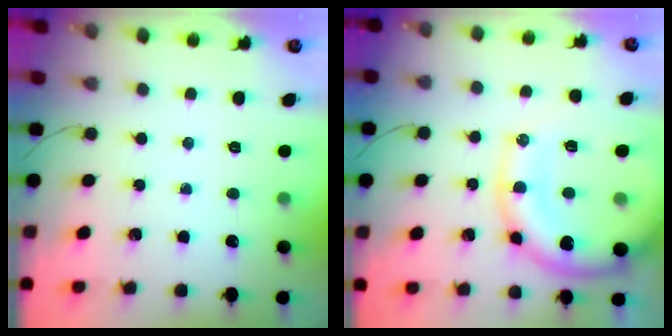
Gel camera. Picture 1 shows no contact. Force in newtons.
{"total": 16.8, "press": 16.7, "slide": 1.4}